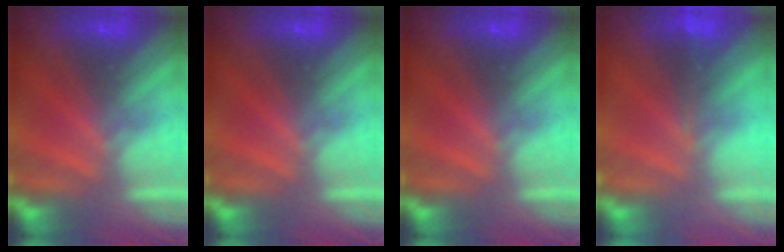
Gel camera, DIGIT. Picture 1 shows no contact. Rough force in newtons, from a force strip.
{"total": 0.0}
{"total": 0.0}
{"total": 1.6}